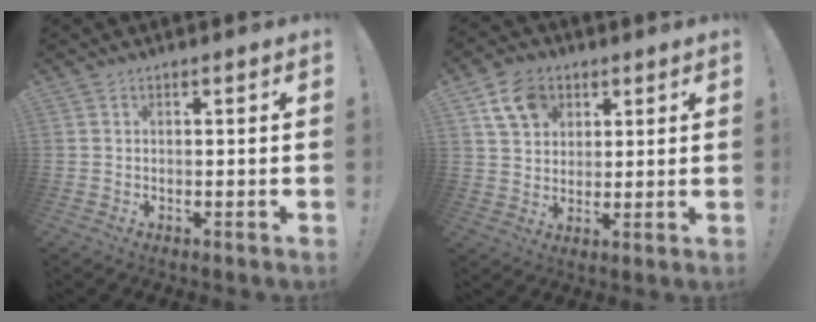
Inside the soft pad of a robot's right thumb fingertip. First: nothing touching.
{"total": 10.4, "force": [5.0, 7.8, 4.6], "torque": [-0.074, -0.015, 0.099]}